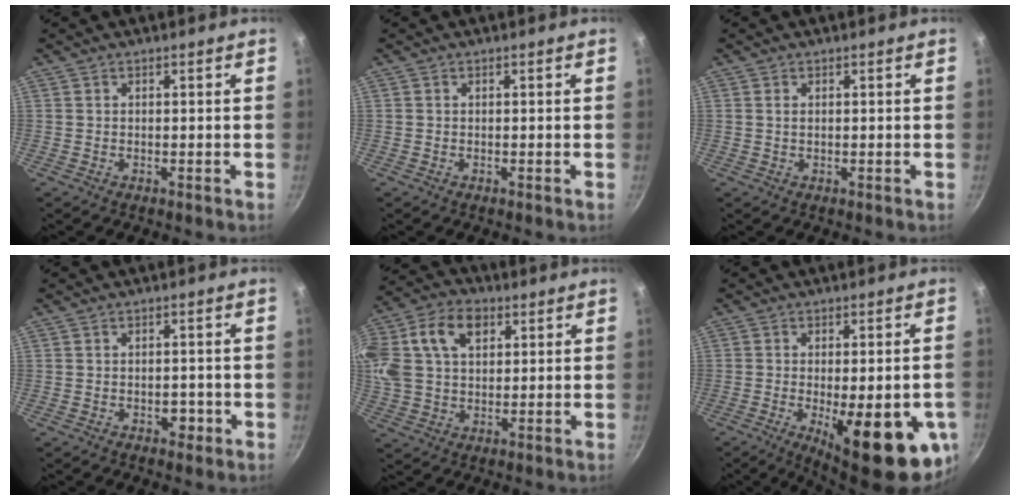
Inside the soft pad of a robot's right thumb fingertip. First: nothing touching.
{"total": 0.0}
{"total": 0.8, "force": [0.3, 0.4, 0.6], "torque": [-0.012, 0.001, 0.004]}
{"total": 2.7, "force": [-1.0, 1.8, 1.7], "torque": [-0.010, 0.007, -0.011]}
{"total": 22.4, "force": [7.4, 15.6, 14.3], "torque": [-0.329, 0.037, 0.128]}
{"total": 19.2, "force": [-6.0, 6.1, 17.1], "torque": [-0.197, -0.005, -0.070]}